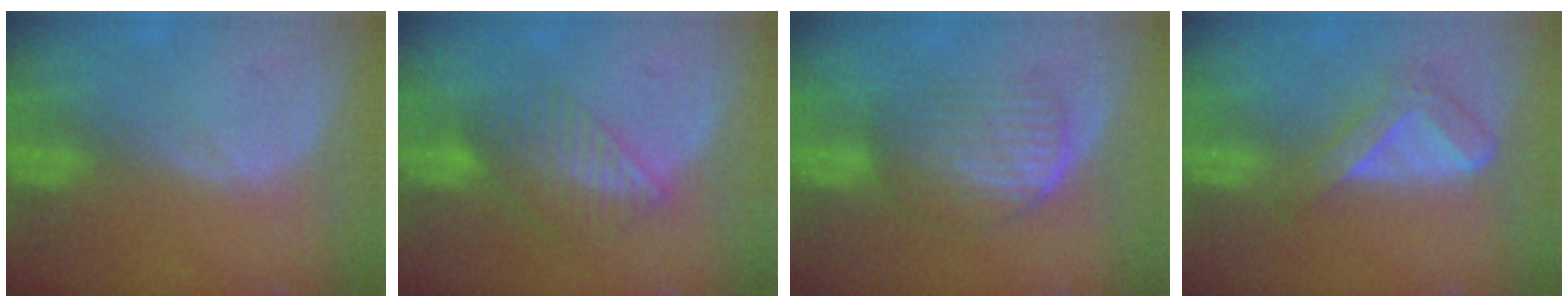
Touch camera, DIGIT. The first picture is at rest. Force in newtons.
{"total": 6.7, "press": 5.8, "slide": 3.4}
{"total": 7.1, "press": 6.0, "slide": 3.8}
{"total": 5.6, "press": 4.7, "slide": 3.0}